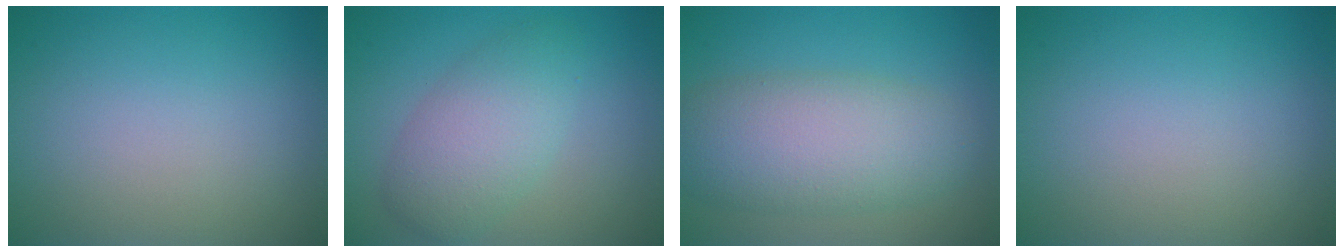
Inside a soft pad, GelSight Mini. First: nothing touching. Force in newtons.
{"total": 4.5, "press": 4.5, "slide": 0.1}
{"total": 7.1, "press": 7.1, "slide": 0.1}
{"total": 0.0}